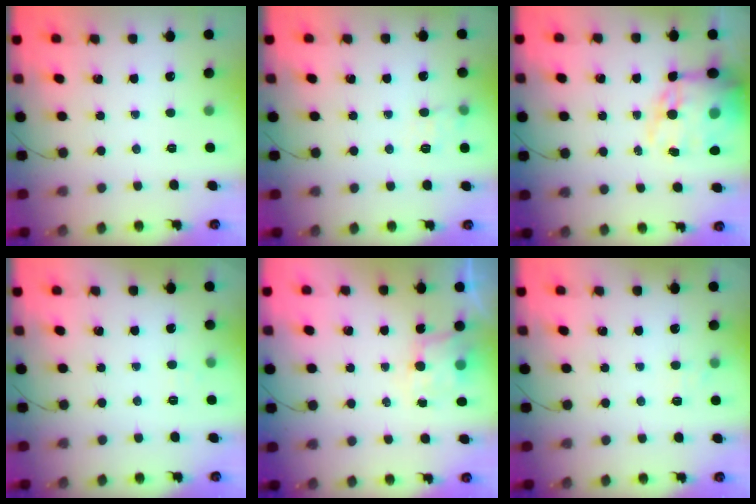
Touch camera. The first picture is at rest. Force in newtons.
{"total": 7.4, "press": 7.2, "slide": 1.8}
{"total": 18.4, "press": 17.9, "slide": 4.3}
{"total": 4.1, "press": 4.0, "slide": 0.9}
{"total": 5.7, "press": 5.7, "slide": 0.4}
{"total": 4.8, "press": 4.6, "slide": 1.3}